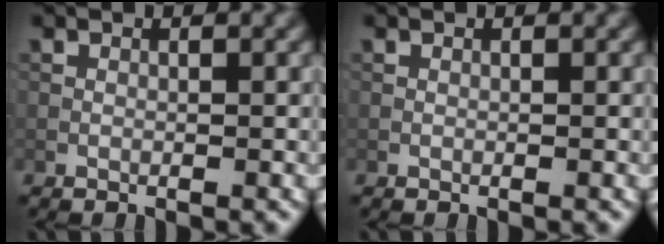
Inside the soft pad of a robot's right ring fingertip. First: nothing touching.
{"total": 0.0}